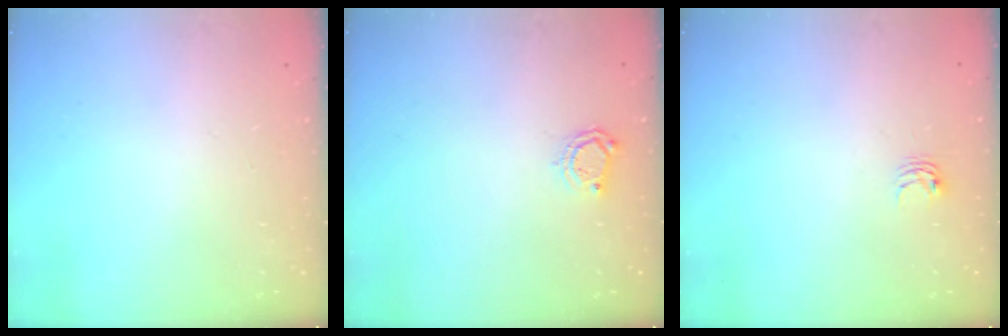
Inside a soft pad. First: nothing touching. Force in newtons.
{"total": 5.5, "press": 5.4, "slide": 0.6}
{"total": 3.1, "press": 3.1, "slide": 0.4}